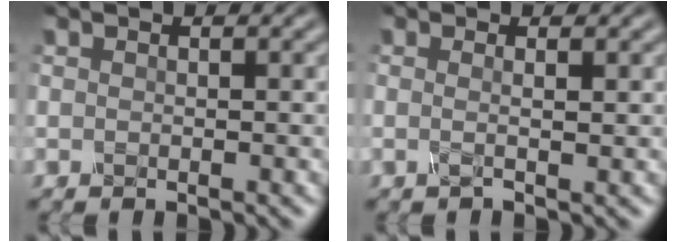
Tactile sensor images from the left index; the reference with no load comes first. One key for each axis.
{"total": 1.3, "fx": -0.1, "fy": 0.4, "fz": 1.3, "tx": -0.025, "ty": -0.002, "tz": -0.008}